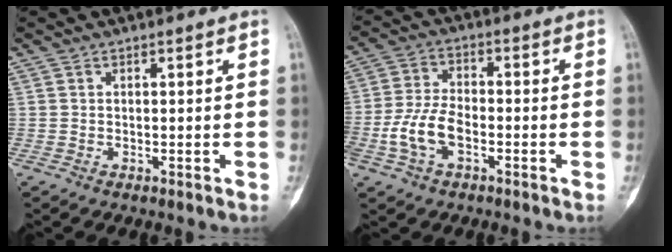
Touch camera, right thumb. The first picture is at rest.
{"total": 8.8, "force": [-3.0, 5.3, 6.4], "torque": [-0.132, 0.024, -0.062]}